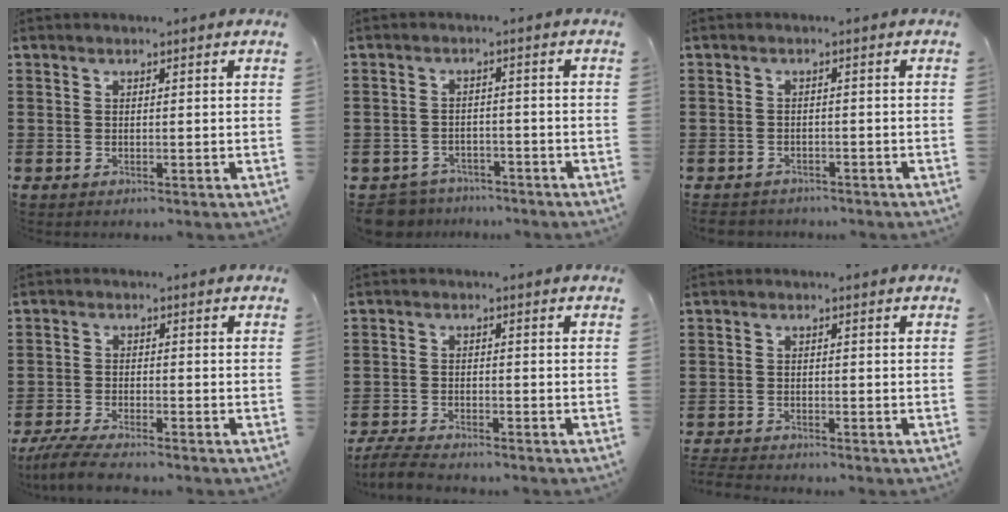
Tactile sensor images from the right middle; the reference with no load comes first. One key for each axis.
{"total": 3.9, "fx": -3.8, "fy": 0.7, "fz": -0.1, "tx": -0.013, "ty": -0.001, "tz": -0.083}
{"total": 1.6, "fx": -1.6, "fy": 0.3, "fz": -0.1, "tx": -0.005, "ty": -0.003, "tz": -0.036}
{"total": 4.4, "fx": -4.1, "fy": 0.1, "fz": 1.6, "tx": -0.048, "ty": -0.014, "tz": -0.084}
{"total": 4.1, "fx": -3.9, "fy": 0.4, "fz": 1.0, "tx": -0.032, "ty": -0.004, "tz": -0.082}
{"total": 2.2, "fx": -2.2, "fy": -0.1, "fz": 0.0, "tx": -0.005, "ty": -0.004, "tz": -0.046}